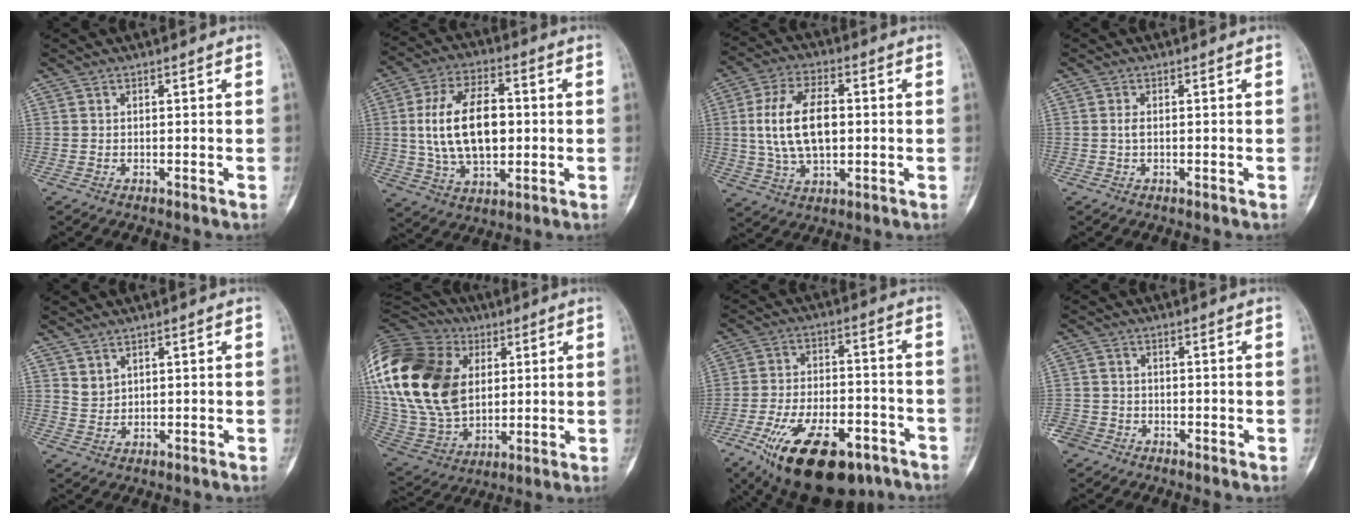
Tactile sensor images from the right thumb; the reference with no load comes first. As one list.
[{"total": 16.7, "force": [0.8, 9.6, 13.6], "torque": [-0.228, 0.013, 0.017]}, {"total": 14.0, "force": [0.8, 7.8, 11.6], "torque": [-0.208, 0.012, 0.016]}, {"total": 1.0, "force": [0.0, 0.6, 0.8], "torque": [-0.013, 0.002, -0.002]}, {"total": 2.2, "force": [1.7, 1.3, 0.6], "torque": [0.000, -0.015, 0.035]}, {"total": 33.8, "force": [7.3, 23.8, 22.9], "torque": [-0.500, 0.029, 0.150]}, {"total": 22.7, "force": [-12.6, 10.8, 15.5], "torque": [-0.272, 0.039, -0.198]}, {"total": 4.7, "force": [-2.7, 3.7, 1.0], "torque": [-0.014, 0.014, -0.054]}]